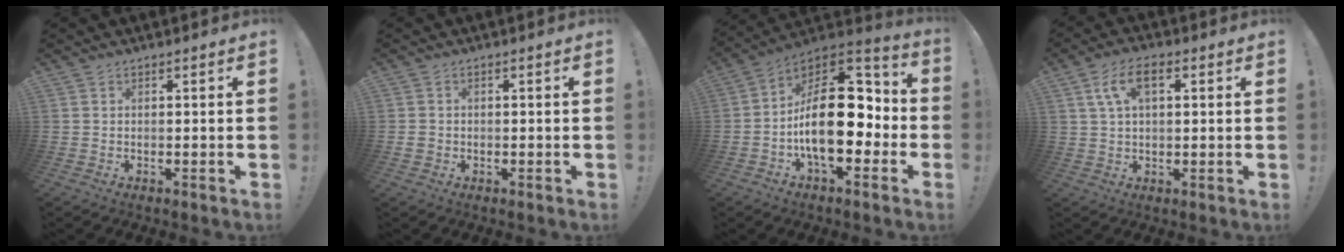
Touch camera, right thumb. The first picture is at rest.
{"total": 1.4, "force": [-0.3, 1.2, 0.5], "torque": [-0.007, 0.003, -0.005]}
{"total": 23.8, "force": [-2.5, 13.1, 19.7], "torque": [-0.322, 0.013, -0.035]}
{"total": 8.7, "force": [2.9, 4.7, 6.7], "torque": [-0.127, 0.010, 0.054]}